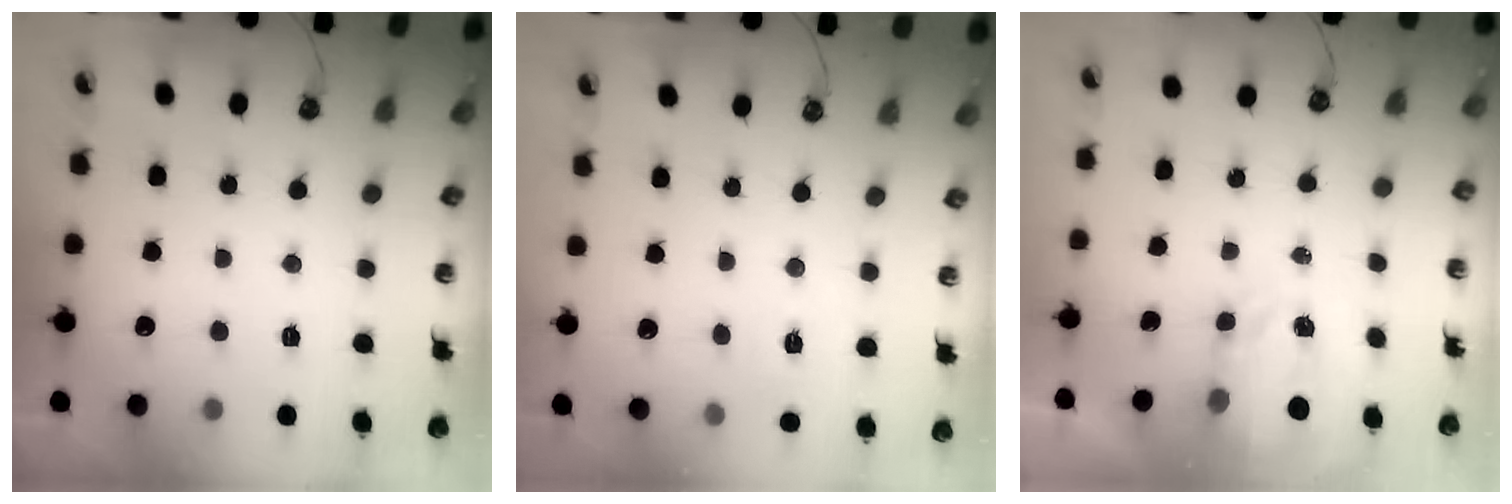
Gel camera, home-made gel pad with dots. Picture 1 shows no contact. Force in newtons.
{"total": 4.3, "press": 4.2, "slide": 0.7}
{"total": 4.0, "press": 3.9, "slide": 0.6}